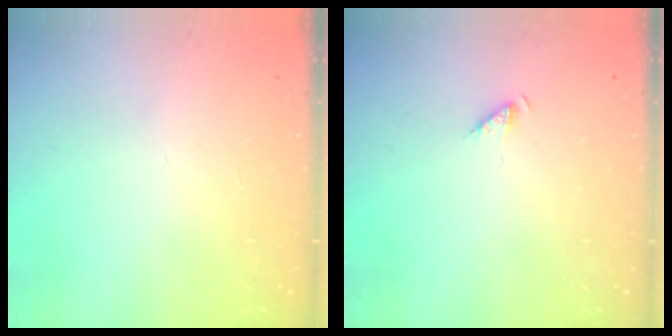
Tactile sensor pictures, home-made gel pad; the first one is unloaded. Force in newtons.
{"total": 2.2, "press": 2.1, "slide": 0.4}